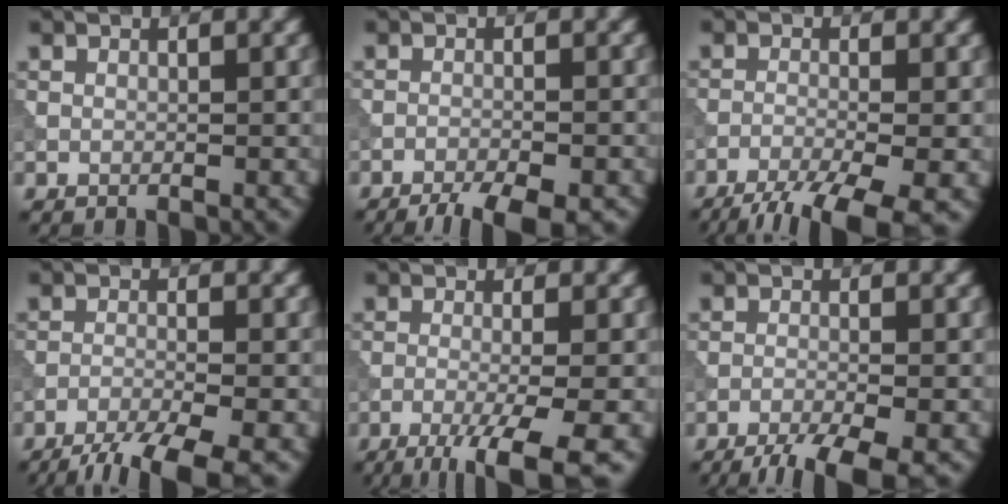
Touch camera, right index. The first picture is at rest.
{"total": 7.1, "force": [-6.0, 1.6, 3.6], "torque": [-0.053, -0.016, -0.082]}
{"total": 8.0, "force": [-5.8, 1.8, 5.3], "torque": [-0.090, -0.029, -0.098]}
{"total": 7.3, "force": [-5.8, 1.3, 4.4], "torque": [-0.071, -0.025, -0.097]}
{"total": 7.6, "force": [-4.4, 1.7, 6.0], "torque": [-0.086, -0.010, -0.073]}
{"total": 6.5, "force": [-4.8, 1.2, 4.1], "torque": [-0.066, -0.027, -0.081]}